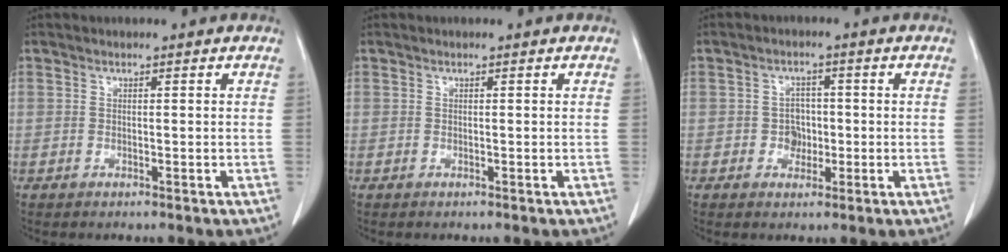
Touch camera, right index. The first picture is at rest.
{"total": 0.0}
{"total": 3.1, "force": [-0.5, 2.6, 1.4], "torque": [-0.015, 0.007, -0.006]}